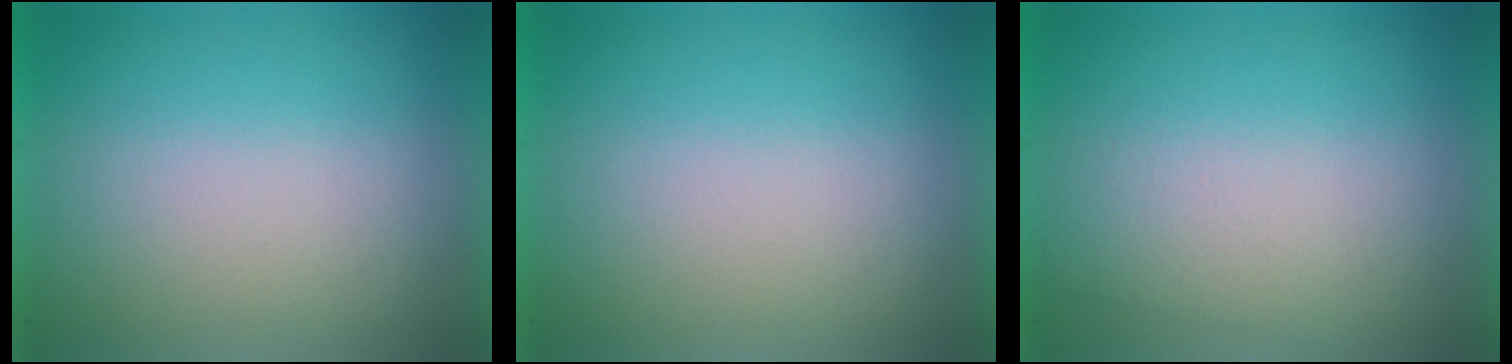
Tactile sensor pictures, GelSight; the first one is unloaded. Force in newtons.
{"total": 0.0}
{"total": 1.0}